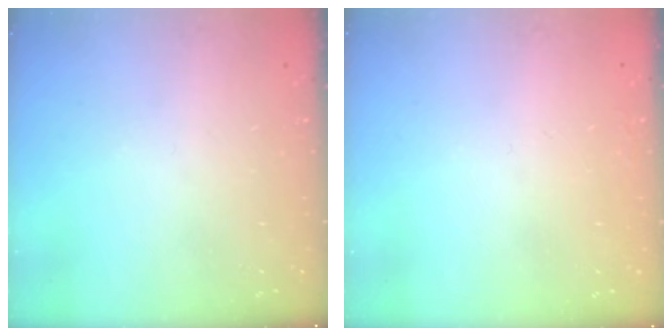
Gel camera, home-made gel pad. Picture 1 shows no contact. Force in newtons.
{"total": 1.6, "press": 1.5, "slide": 0.1}